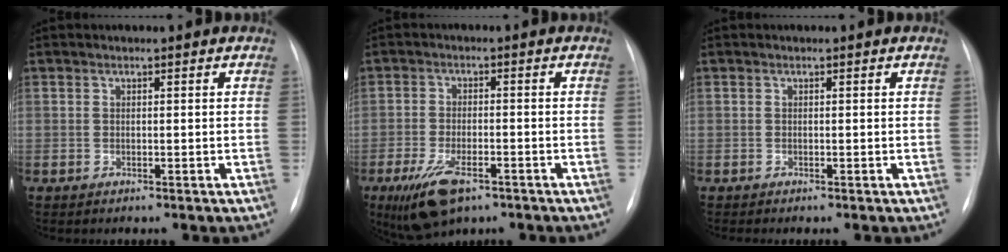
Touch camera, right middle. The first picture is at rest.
{"total": 8.0, "force": [-4.7, 3.1, 5.7], "torque": [-0.115, -0.016, -0.075]}
{"total": 0.0}